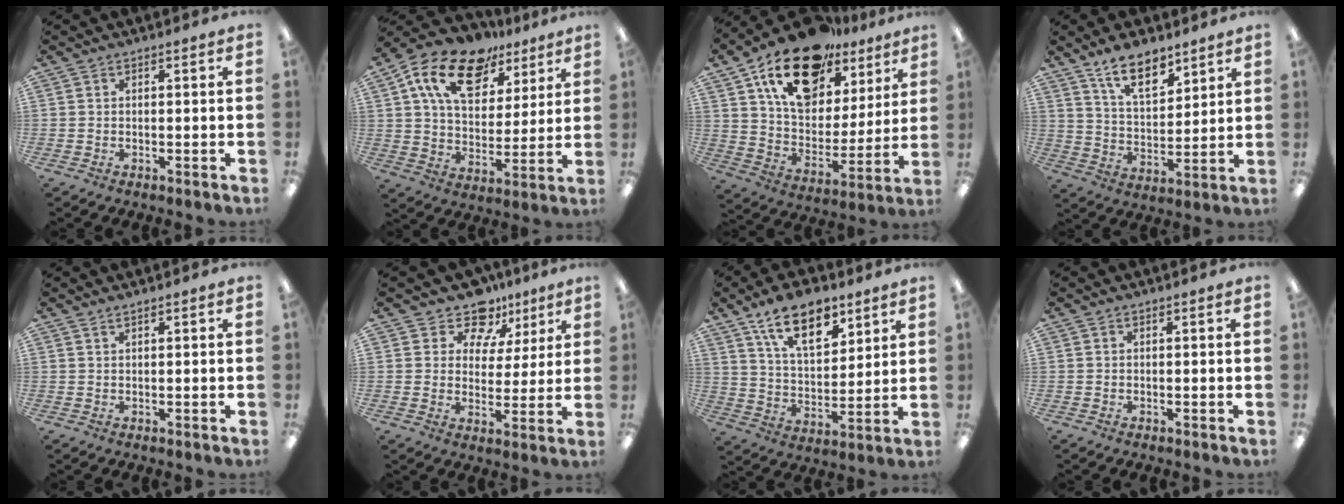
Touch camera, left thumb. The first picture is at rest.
{"total": 17.7, "force": [10.7, 10.2, 9.6], "torque": [-0.174, -0.043, 0.194]}
{"total": 21.2, "force": [13.8, 11.8, 10.8], "torque": [-0.186, -0.075, 0.246]}
{"total": 11.4, "force": [8.6, 5.0, 5.7], "torque": [-0.094, -0.041, 0.155]}
{"total": 0.9, "force": [0.8, 0.0, 0.3], "torque": [-0.008, 0.000, 0.015]}
{"total": 10.2, "force": [7.5, 6.5, 2.7], "torque": [-0.052, -0.047, 0.138]}
{"total": 14.7, "force": [9.8, 7.1, 8.2], "torque": [-0.128, -0.043, 0.174]}
{"total": 0.0}